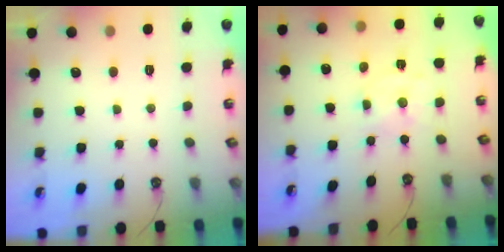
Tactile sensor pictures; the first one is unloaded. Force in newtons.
{"total": 2.8, "press": 2.7, "slide": 0.7}